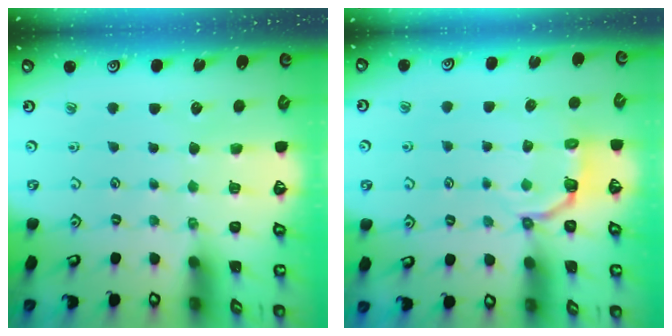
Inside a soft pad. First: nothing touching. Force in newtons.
{"total": 3.8, "press": 1.9, "slide": 3.3}